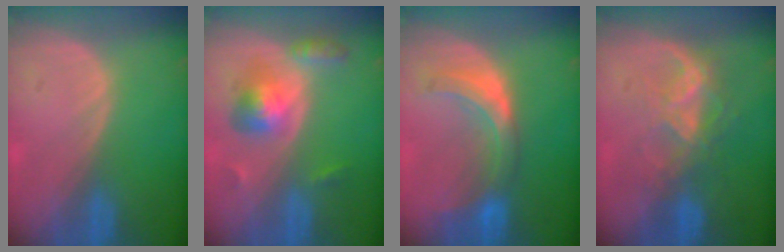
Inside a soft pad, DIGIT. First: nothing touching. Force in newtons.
{"total": 5.7, "press": 5.7, "slide": 0.4}
{"total": 7.0, "press": 6.8, "slide": 1.6}
{"total": 6.7, "press": 6.0, "slide": 3.0}